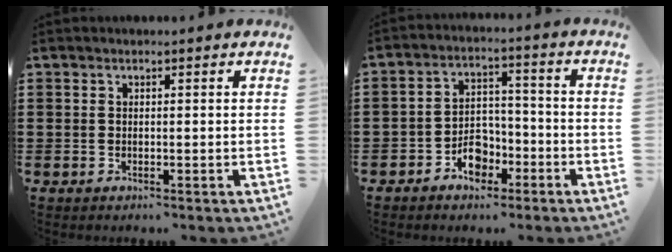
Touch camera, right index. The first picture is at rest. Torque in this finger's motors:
{"motor_torque": [0.29, 1.85, 0.11, 0.01]}